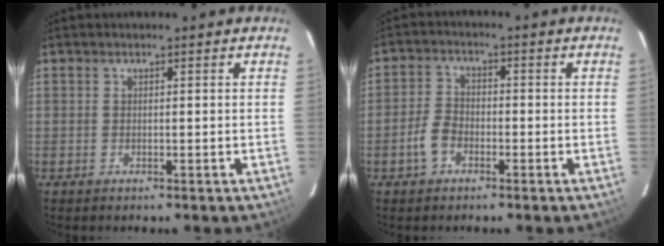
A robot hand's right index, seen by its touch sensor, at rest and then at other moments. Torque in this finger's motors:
{"motor_torque": [0.62, -0.26, 0.04, -0.03]}